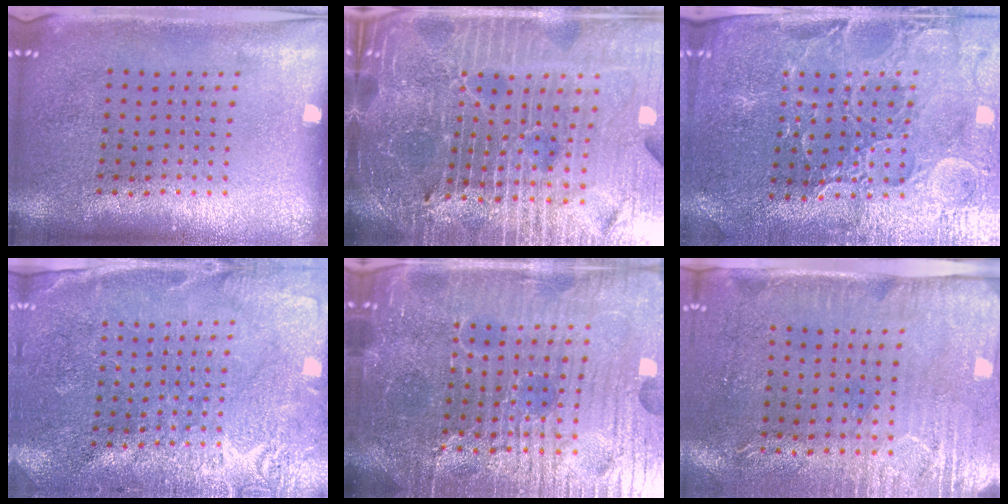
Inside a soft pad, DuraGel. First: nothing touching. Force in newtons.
{"total": 7.2, "press": 6.3, "slide": 3.6}
{"total": 3.3, "press": 3.3, "slide": 0.5}
{"total": 2.8, "press": 2.8, "slide": 0.1}
{"total": 6.4, "press": 5.8, "slide": 2.7}
{"total": 3.0, "press": 2.4, "slide": 1.7}